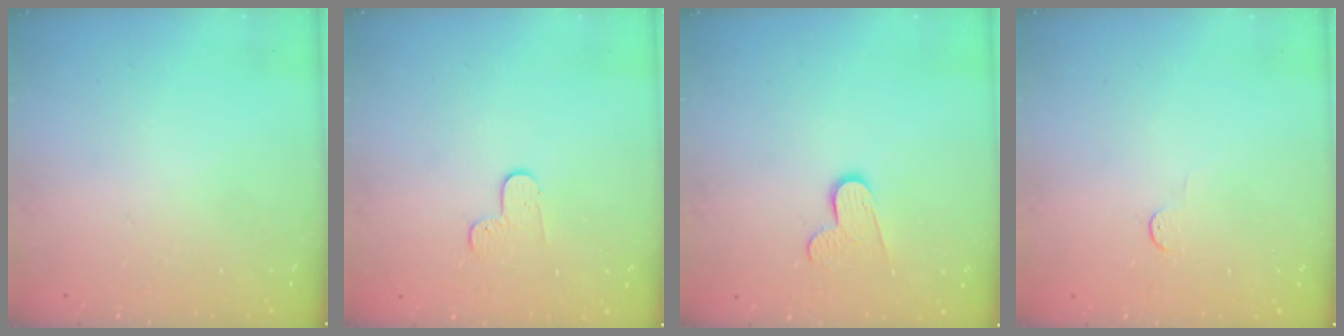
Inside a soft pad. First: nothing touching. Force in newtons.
{"total": 3.6, "press": 3.6, "slide": 0.4}
{"total": 7.1, "press": 7.1, "slide": 0.5}
{"total": 2.8, "press": 2.8, "slide": 0.4}